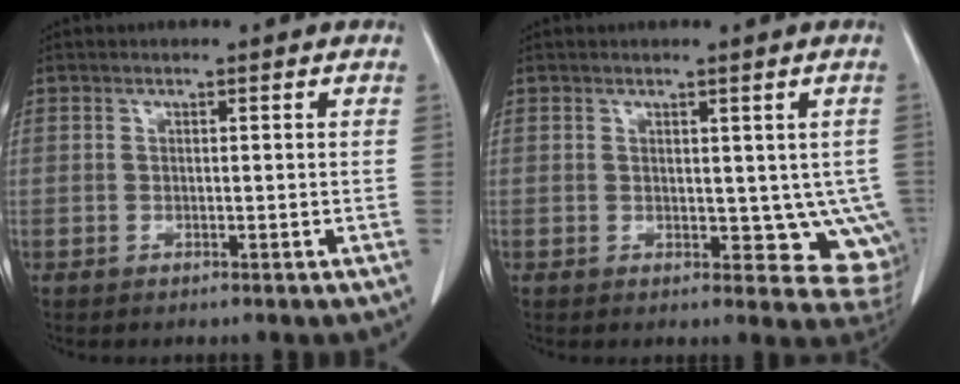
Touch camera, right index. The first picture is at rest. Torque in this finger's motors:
{"motor_torque": [0.00, 0.13, 0.13, 0.00]}